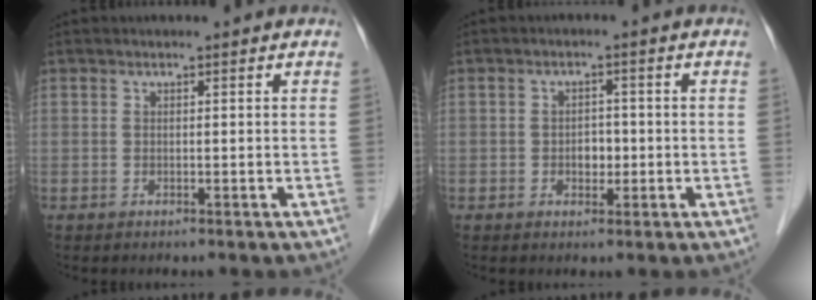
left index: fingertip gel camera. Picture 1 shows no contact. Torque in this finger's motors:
{"motor_torque": [0.11, -0.01, 0.02, 0.00]}